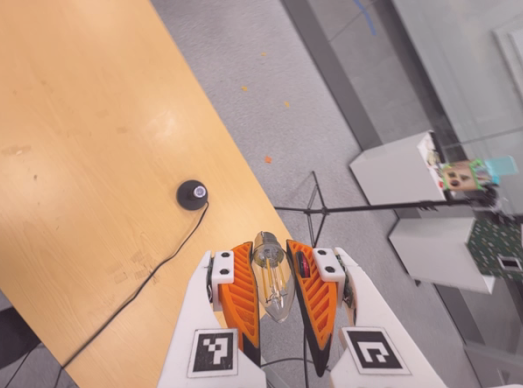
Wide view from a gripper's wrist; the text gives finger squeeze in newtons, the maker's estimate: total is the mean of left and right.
{"total": 23.8, "left": 24.9, "right": 22.8}